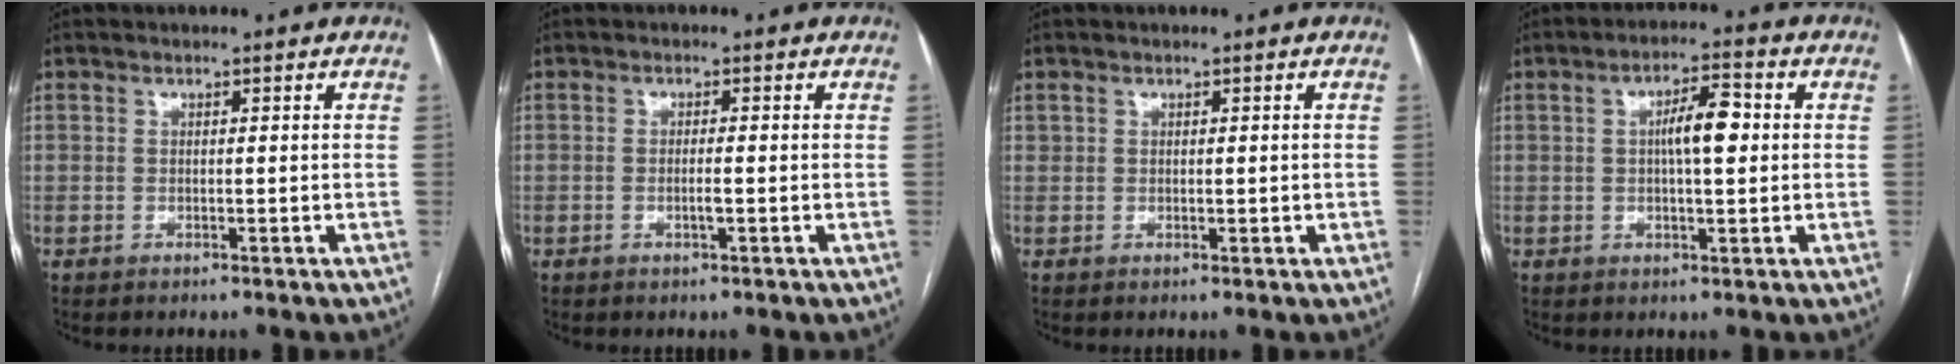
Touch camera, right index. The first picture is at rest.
{"total": 1.6, "force": [-0.5, 0.1, 1.5], "torque": [-0.029, -0.001, -0.008]}
{"total": 1.0, "force": [0.2, 0.8, 0.7], "torque": [-0.015, 0.005, 0.009]}
{"total": 6.1, "force": [0.7, 1.5, 5.9], "torque": [-0.105, 0.014, 0.011]}